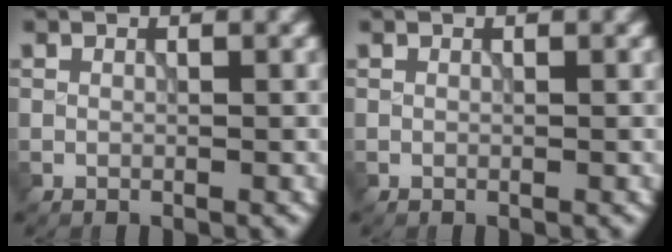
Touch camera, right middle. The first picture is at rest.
{"total": 0.0}